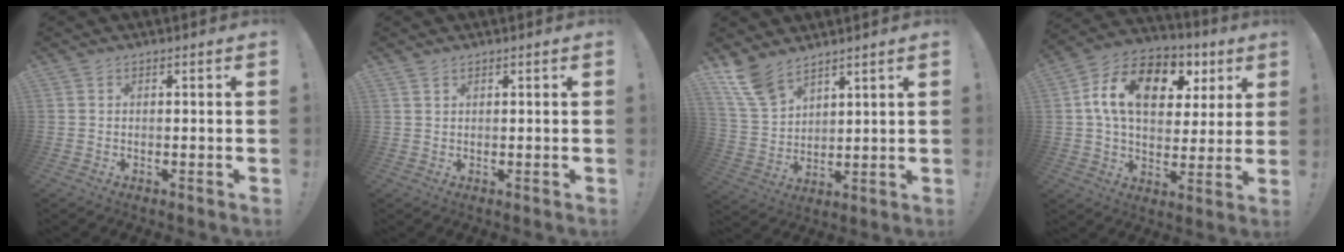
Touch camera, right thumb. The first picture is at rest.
{"total": 1.2, "force": [1.0, 0.5, 0.5], "torque": [-0.003, -0.005, 0.018]}
{"total": 10.8, "force": [8.3, 5.1, 4.6], "torque": [-0.101, -0.040, 0.165]}
{"total": 17.6, "force": [5.9, 11.7, 11.8], "torque": [-0.183, -0.009, 0.104]}